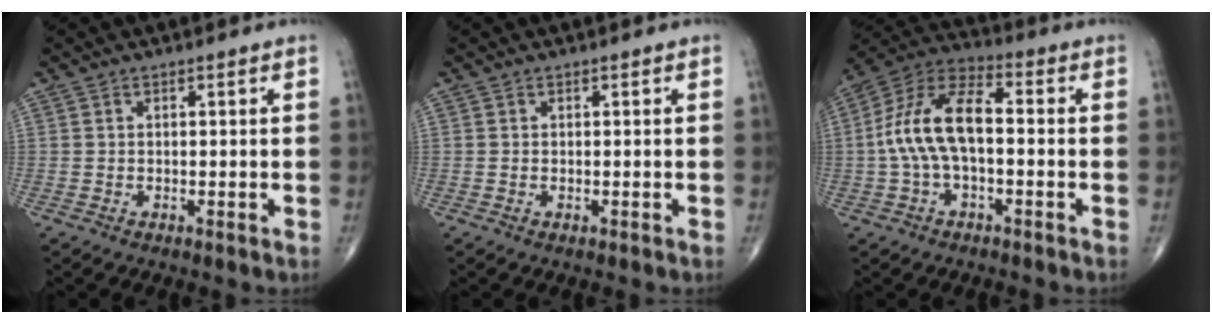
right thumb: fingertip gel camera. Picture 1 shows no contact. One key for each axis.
{"total": 0.0}
{"total": 13.3, "fx": -0.7, "fy": 6.7, "fz": 11.5, "tx": -0.228, "ty": 0.044, "tz": -0.022}